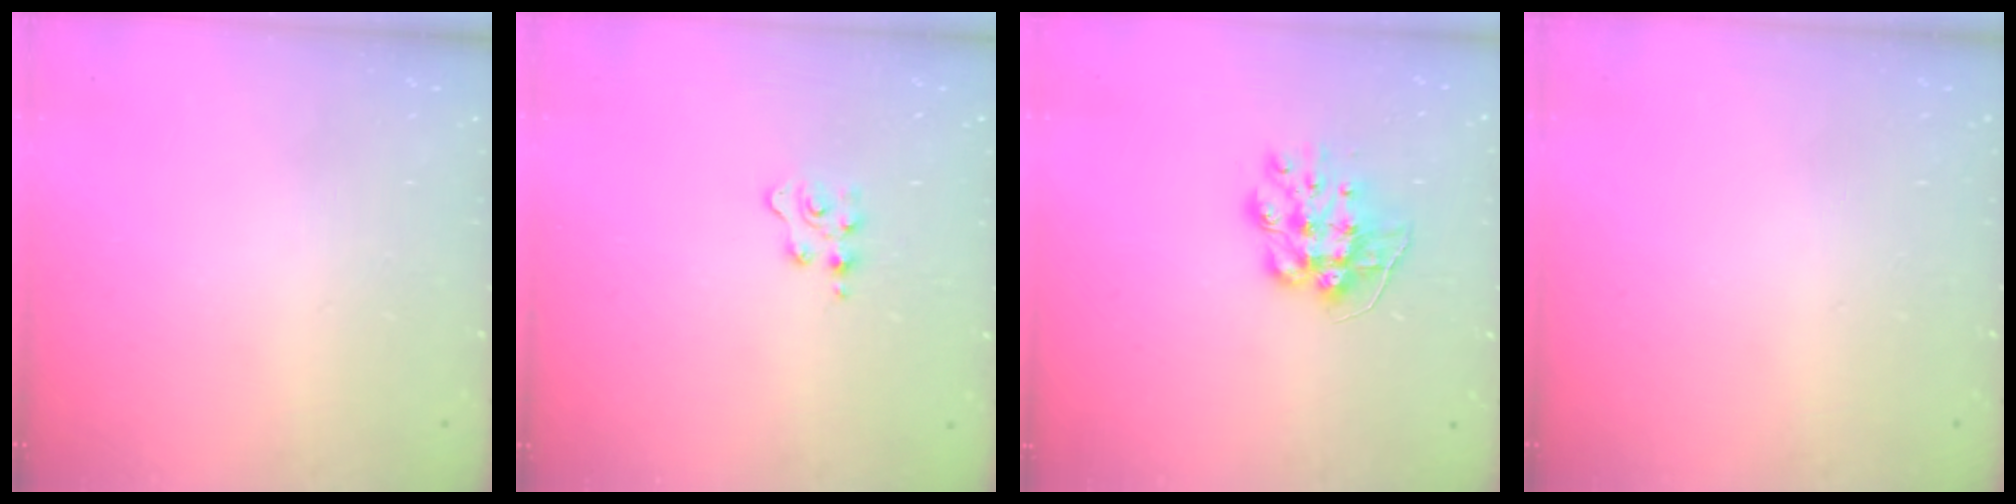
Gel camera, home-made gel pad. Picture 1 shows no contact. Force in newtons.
{"total": 2.9, "press": 2.9, "slide": 0.4}
{"total": 11.3, "press": 11.2, "slide": 0.8}
{"total": 0.0}